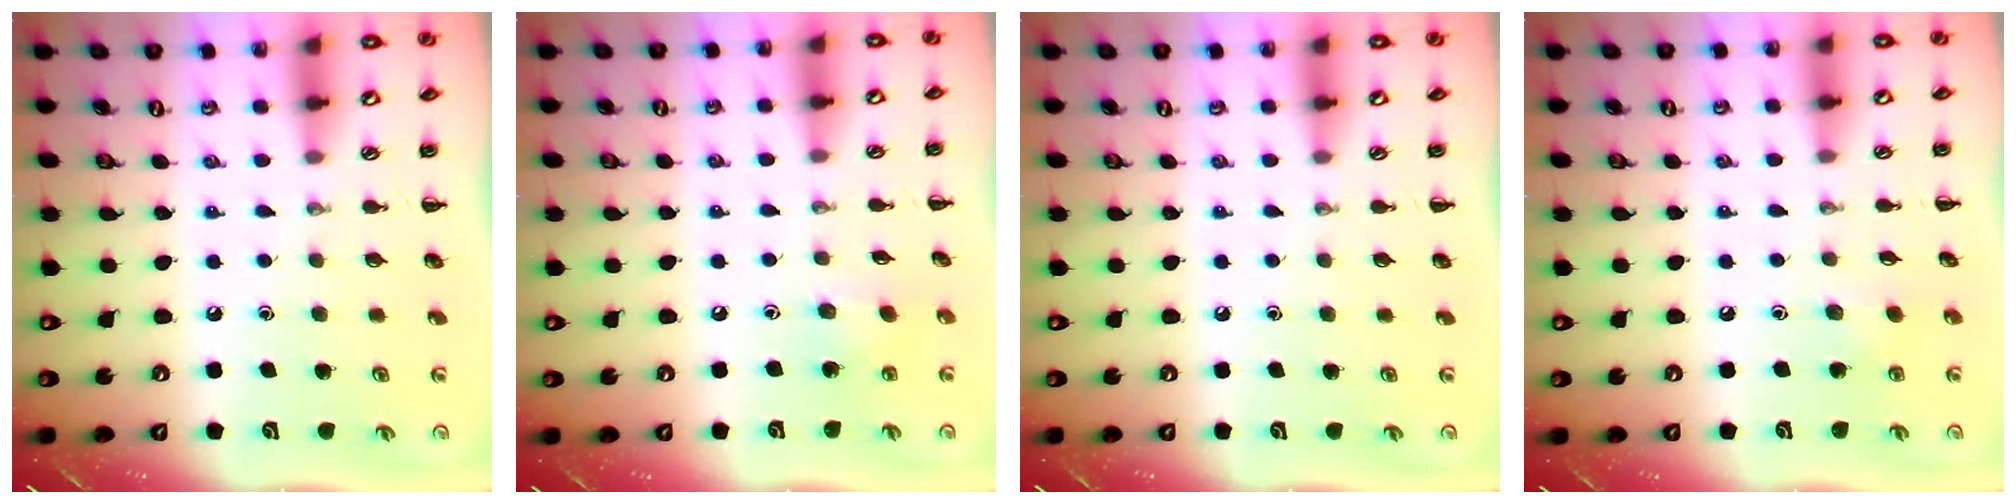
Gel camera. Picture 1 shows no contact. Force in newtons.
{"total": 3.9, "press": 3.8, "slide": 0.8}
{"total": 0.0}
{"total": 4.1, "press": 3.9, "slide": 1.2}